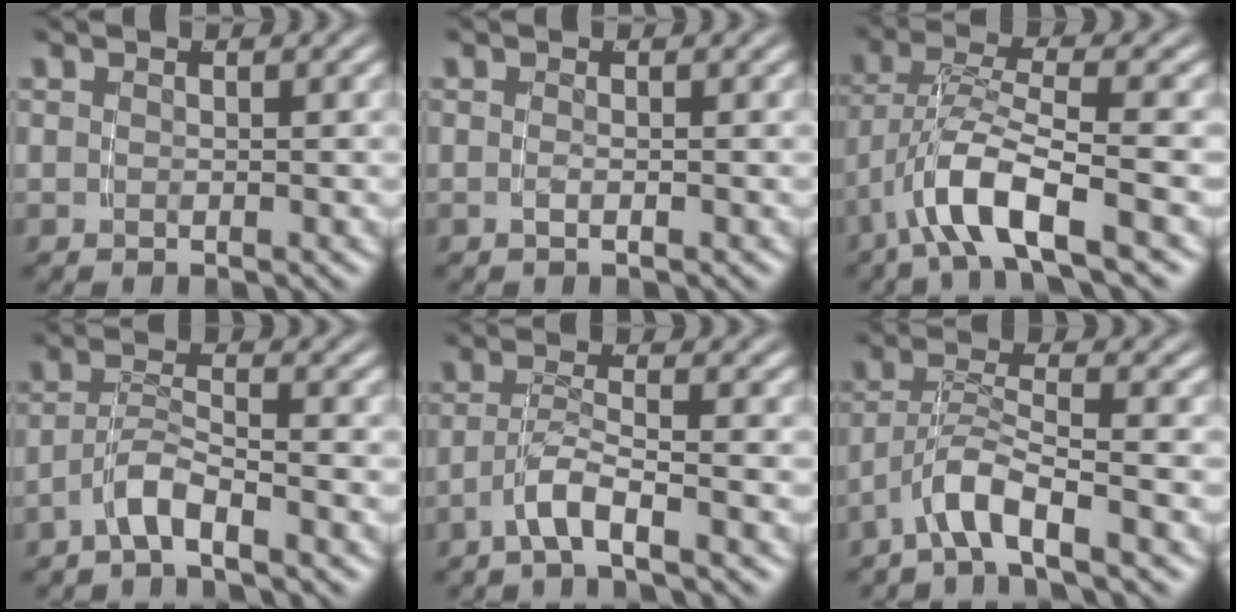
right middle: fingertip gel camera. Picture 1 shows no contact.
{"total": 0.8, "force": [-0.5, -0.6, 0.3], "torque": [-0.008, -0.003, -0.003]}
{"total": 4.9, "force": [-1.7, 1.4, 4.4], "torque": [-0.098, -0.015, -0.019]}
{"total": 3.2, "force": [-2.5, 1.0, 1.8], "torque": [-0.034, 0.000, -0.048]}
{"total": 3.1, "force": [-2.2, 0.0, 2.1], "torque": [-0.042, -0.003, -0.038]}
{"total": 3.5, "force": [-2.2, 0.6, 2.6], "torque": [-0.060, -0.008, -0.032]}